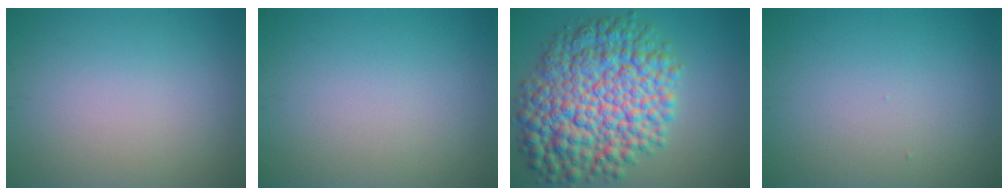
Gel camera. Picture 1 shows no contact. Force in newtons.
{"total": 0.0}
{"total": 12.6, "press": 12.6, "slide": 0.2}
{"total": 0.0}